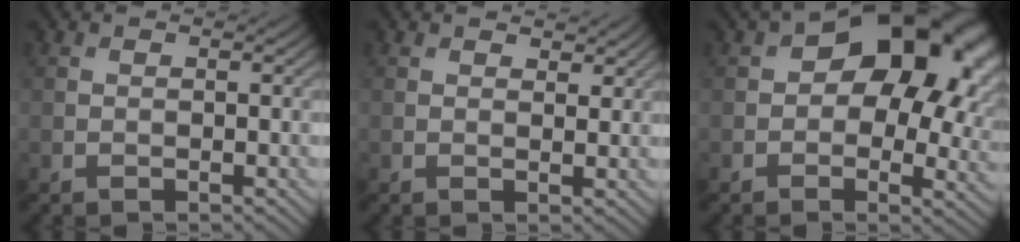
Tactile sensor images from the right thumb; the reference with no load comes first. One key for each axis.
{"total": 2.1, "fx": 1.6, "fy": 0.8, "fz": 1.0, "tx": -0.015, "ty": -0.005, "tz": 0.032}
{"total": 16.7, "fx": 4.0, "fy": 10.3, "fz": 12.5, "tx": -0.144, "ty": 0.008, "tz": 0.062}